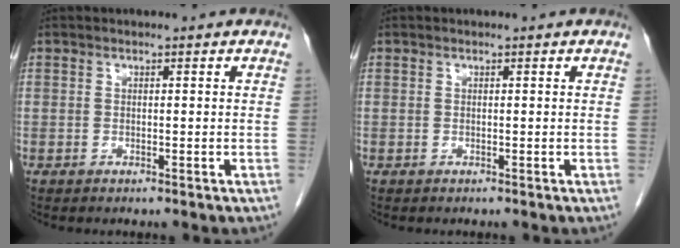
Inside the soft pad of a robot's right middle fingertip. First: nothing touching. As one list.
[{"total": 0.0}]